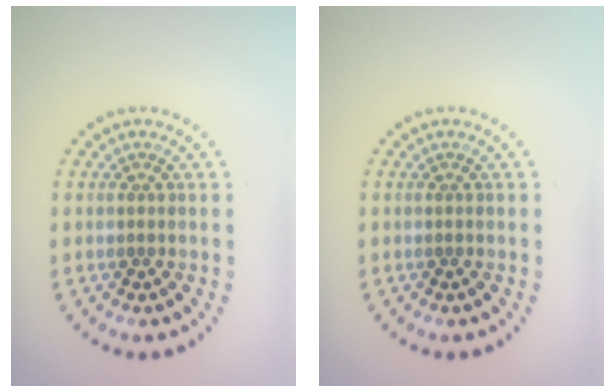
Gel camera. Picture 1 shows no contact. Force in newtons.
{"total": 0.0}